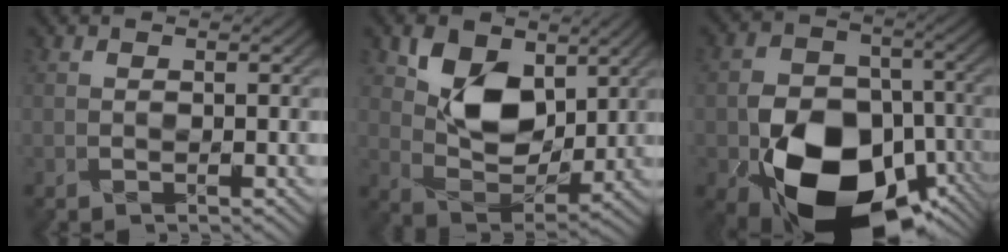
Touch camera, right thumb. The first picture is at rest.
{"total": 8.1, "force": [3.9, 5.4, 4.6], "torque": [-0.094, -0.018, 0.075]}
{"total": 15.2, "force": [-7.0, 10.3, 8.7], "torque": [-0.153, -0.041, -0.112]}